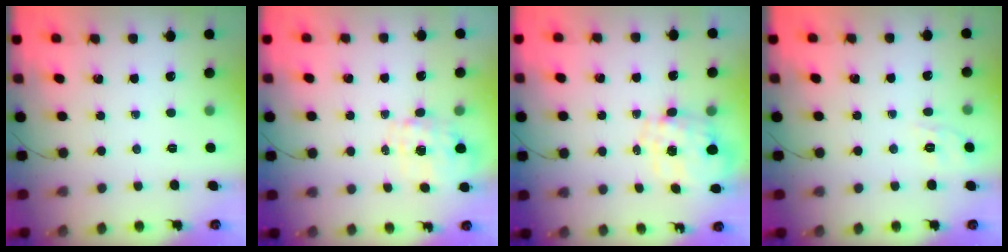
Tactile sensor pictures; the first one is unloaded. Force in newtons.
{"total": 7.0, "press": 7.0, "slide": 0.6}
{"total": 2.0, "press": 1.7, "slide": 1.1}
{"total": 1.9, "press": 0.8, "slide": 1.6}